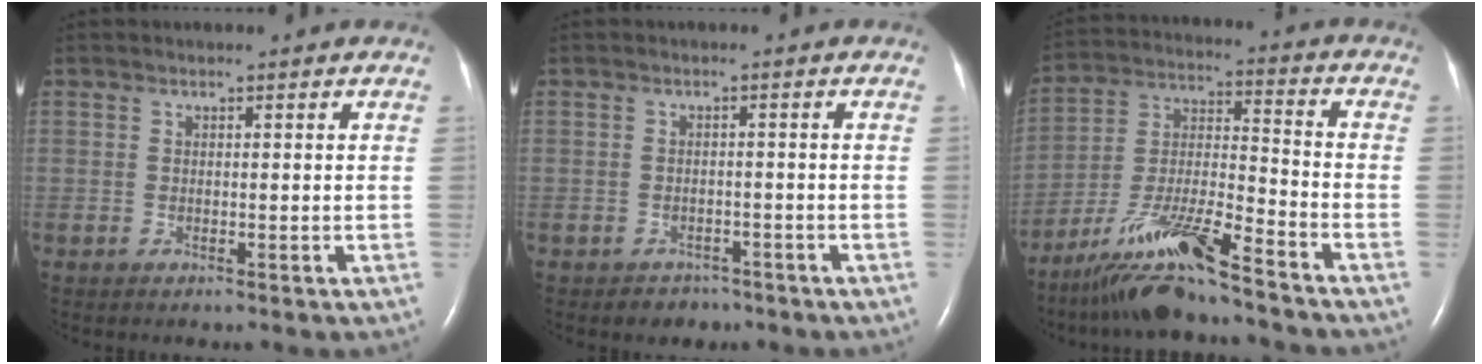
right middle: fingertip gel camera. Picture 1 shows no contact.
{"total": 2.4, "force": [-1.8, 1.6, 0.0], "torque": [-0.009, 0.007, -0.022]}
{"total": 14.3, "force": [-11.1, 0.8, 9.1], "torque": [-0.178, -0.019, -0.199]}